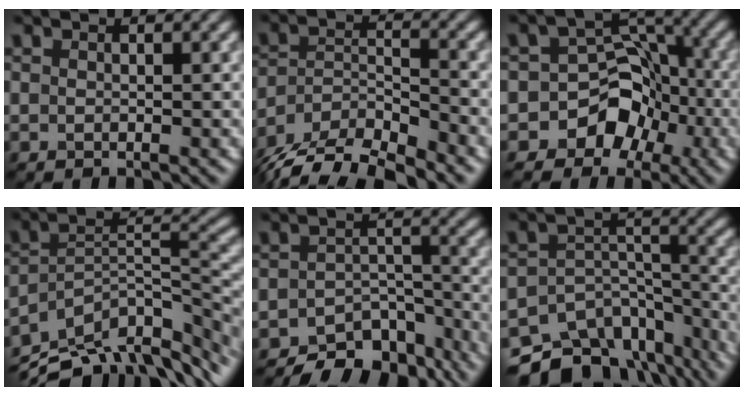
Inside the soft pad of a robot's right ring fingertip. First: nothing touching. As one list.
[{"total": 9.2, "force": [-8.0, 2.5, 3.8], "torque": [-0.070, -0.011, -0.136]}, {"total": 7.5, "force": [-3.8, 6.1, 2.0], "torque": [0.010, 0.013, -0.080]}, {"total": 12.3, "force": [-9.2, 4.6, 6.7], "torque": [-0.130, 0.016, -0.156]}, {"total": 7.7, "force": [-6.3, 3.3, 3.0], "torque": [-0.030, -0.010, -0.095]}, {"total": 14.5, "force": [-11.3, 7.9, 4.3], "torque": [-0.084, -0.016, -0.135]}]